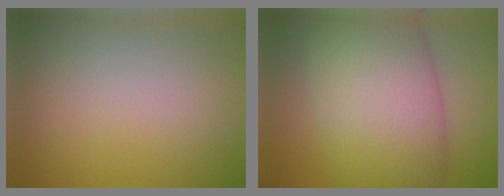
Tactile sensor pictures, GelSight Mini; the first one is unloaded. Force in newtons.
{"total": 13.9, "press": 13.9, "slide": 0.7}